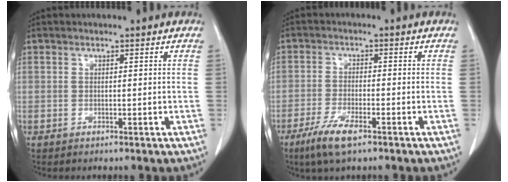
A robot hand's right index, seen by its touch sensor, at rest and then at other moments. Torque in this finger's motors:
{"motor_torque": [0.58, -0.58, 0.32, 0.07]}